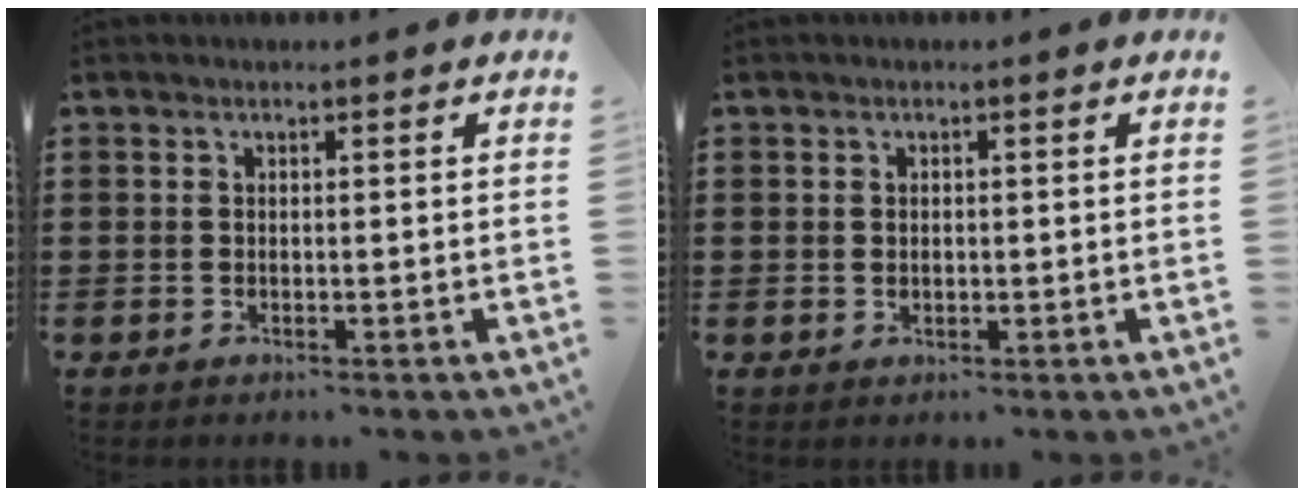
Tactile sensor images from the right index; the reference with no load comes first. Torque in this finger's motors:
{"motor_torque": [-0.28, 0.57, -0.07, -0.01]}